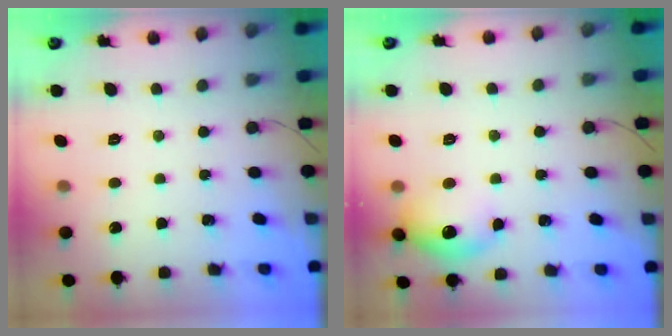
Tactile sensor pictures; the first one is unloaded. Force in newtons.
{"total": 11.9, "press": 11.9, "slide": 1.2}